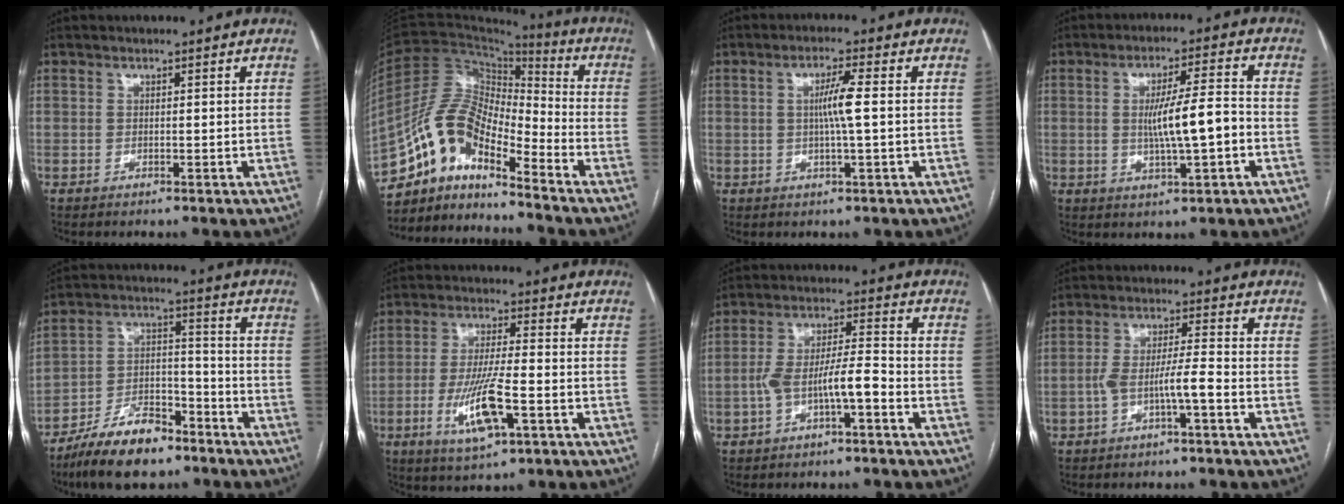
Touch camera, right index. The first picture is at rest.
{"total": 12.7, "force": [-9.7, 3.7, 7.2], "torque": [-0.137, 0.041, -0.181]}
{"total": 4.6, "force": [0.2, -0.3, 4.6], "torque": [-0.082, 0.001, 0.005]}
{"total": 8.4, "force": [-1.1, 0.7, 8.3], "torque": [-0.142, 0.007, -0.016]}
{"total": 12.8, "force": [-9.5, 4.5, 7.3], "torque": [-0.129, 0.008, -0.171]}
{"total": 9.9, "force": [-3.5, 1.6, 9.1], "torque": [-0.180, -0.010, -0.059]}
{"total": 7.4, "force": [-2.9, 1.3, 6.7], "torque": [-0.128, 0.027, -0.047]}
{"total": 5.2, "force": [-2.1, 0.0, 4.7], "torque": [-0.091, 0.018, -0.035]}